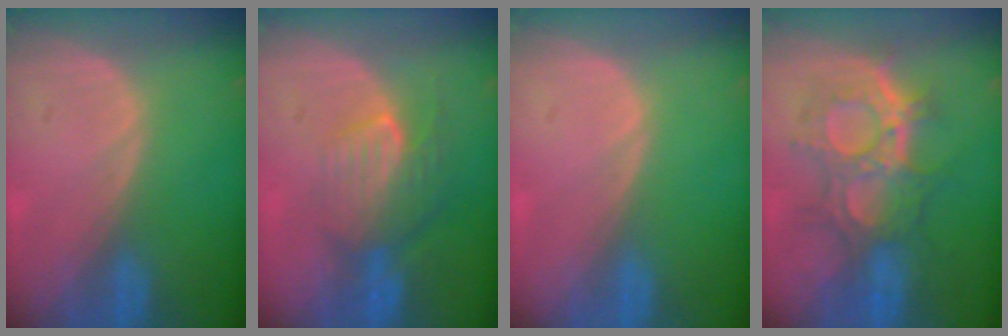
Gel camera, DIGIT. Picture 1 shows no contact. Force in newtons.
{"total": 8.1, "press": 7.1, "slide": 3.7}
{"total": 0.0}
{"total": 9.5, "press": 9.3, "slide": 2.0}